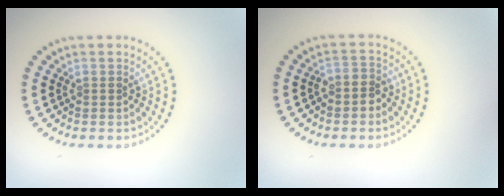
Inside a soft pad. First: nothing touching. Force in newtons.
{"total": 2.0, "press": 1.7, "slide": 0.9}